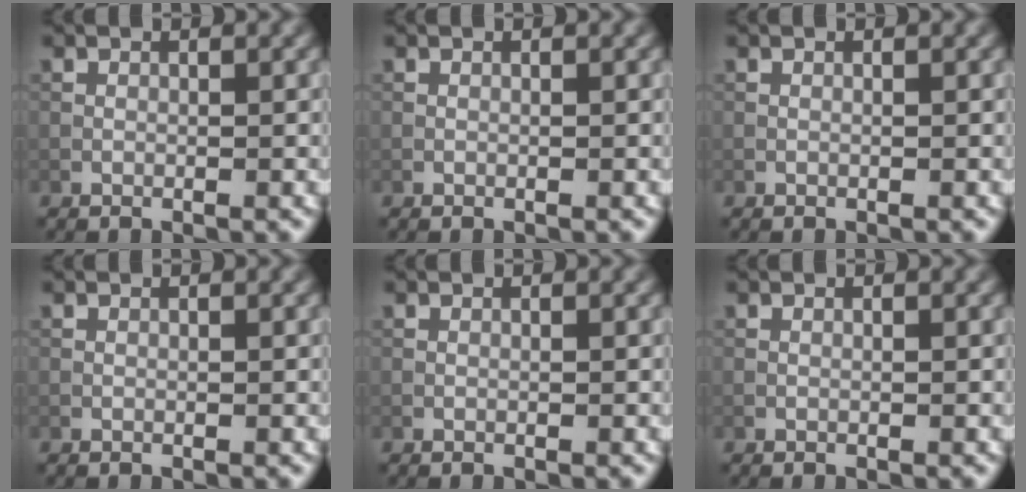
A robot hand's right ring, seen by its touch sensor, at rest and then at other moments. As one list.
[{"total": 0.0}, {"total": 0.0}, {"total": 0.0}, {"total": 0.0}, {"total": 0.0}]